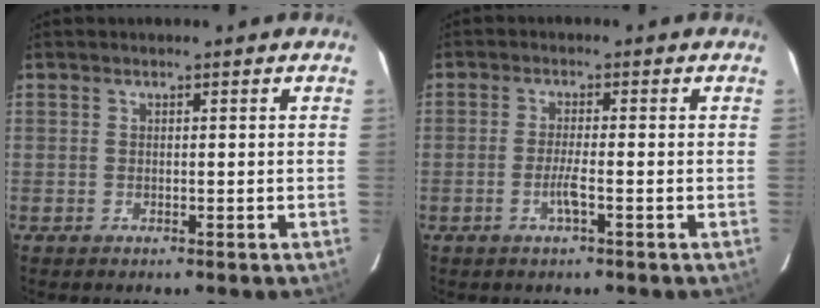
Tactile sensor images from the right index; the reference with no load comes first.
{"total": 2.8, "force": [-1.1, 0.0, 2.6], "torque": [-0.054, -0.002, -0.022]}